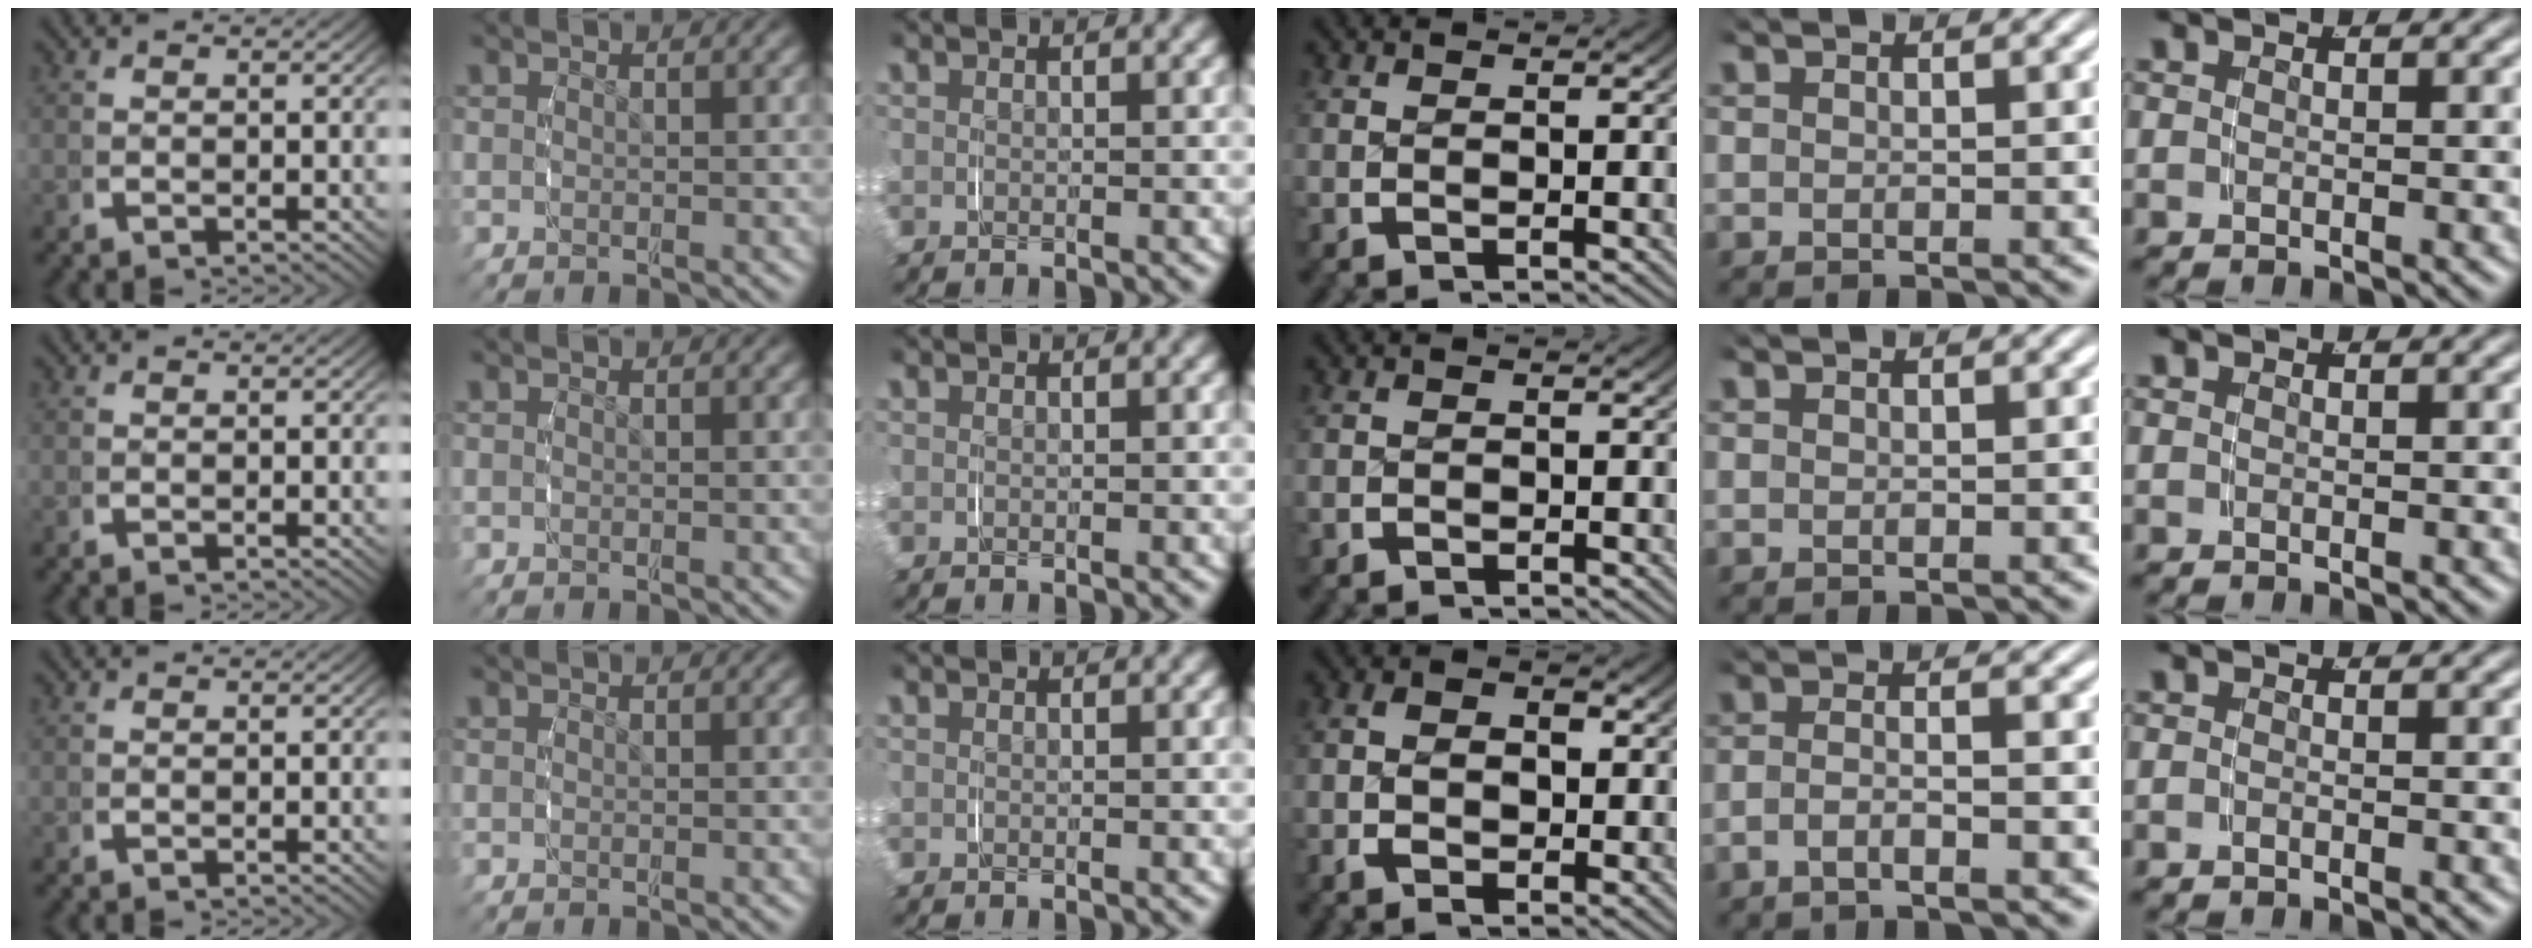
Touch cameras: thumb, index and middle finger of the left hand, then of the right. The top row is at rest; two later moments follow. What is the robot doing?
{"motion": "grasp_and_lifting", "object": "scarf"}